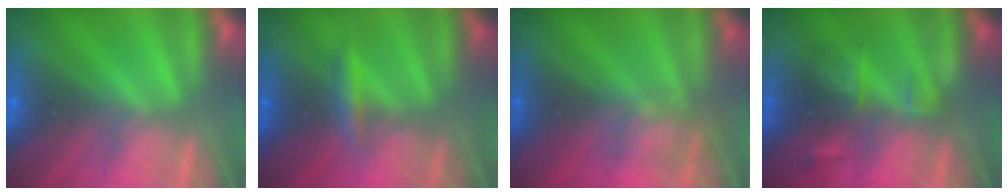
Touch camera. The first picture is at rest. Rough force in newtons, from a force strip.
{"total": 2.4}
{"total": 2.6}
{"total": 2.6}